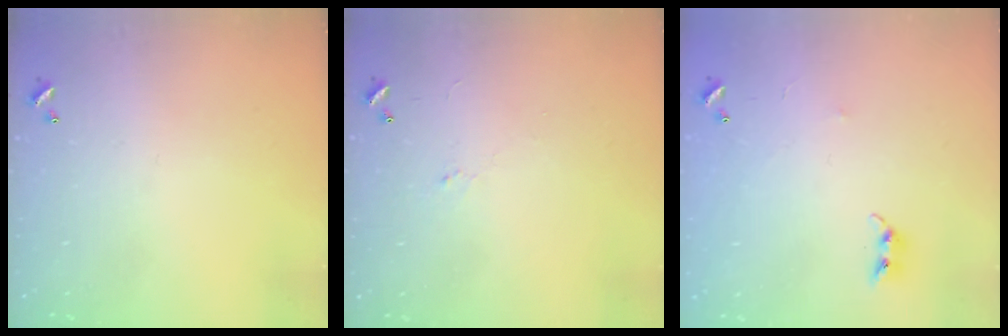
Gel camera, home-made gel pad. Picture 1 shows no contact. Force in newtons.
{"total": 0.7, "press": 0.4, "slide": 0.6}
{"total": 6.2, "press": 6.2, "slide": 0.2}